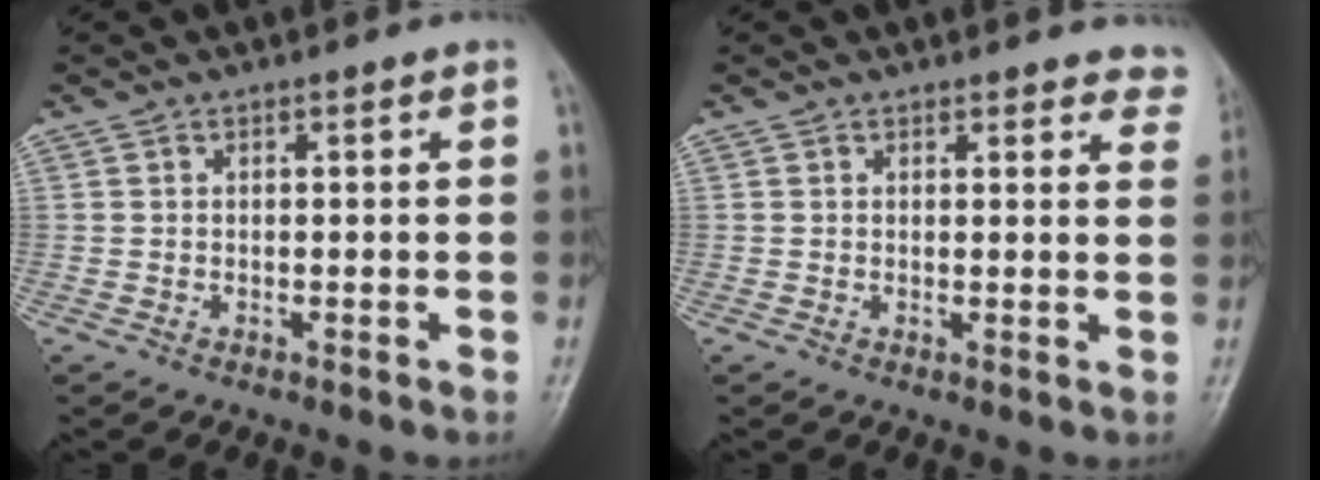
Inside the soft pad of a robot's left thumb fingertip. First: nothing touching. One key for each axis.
{"total": 5.8, "fx": 5.3, "fy": 2.1, "fz": 0.9, "tx": 0.035, "ty": -0.021, "tz": 0.036}